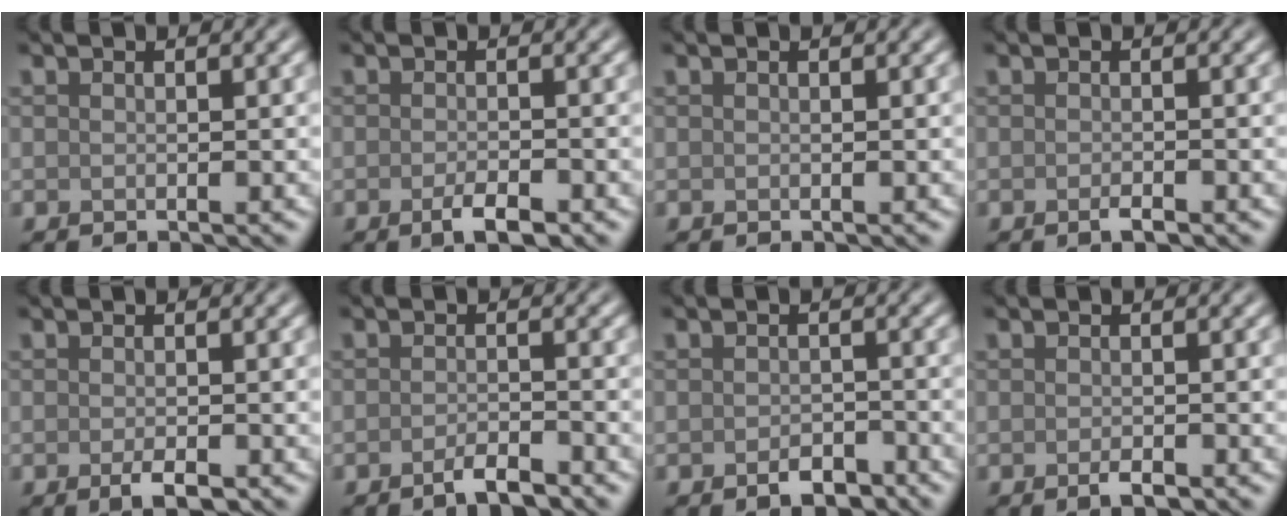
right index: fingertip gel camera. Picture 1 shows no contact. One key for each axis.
{"total": 2.3, "fx": -1.3, "fy": 0.6, "fz": 1.8, "tx": -0.031, "ty": -0.003, "tz": -0.023}
{"total": 0.0}
{"total": 1.0, "fx": -0.6, "fy": 0.2, "fz": 0.8, "tx": -0.014, "ty": -0.002, "tz": -0.010}
{"total": 1.9, "fx": -1.0, "fy": 0.5, "fz": 1.6, "tx": -0.026, "ty": -0.003, "tz": -0.015}
{"total": 2.2, "fx": -1.6, "fy": 0.5, "fz": 1.4, "tx": -0.025, "ty": 0.002, "tz": -0.030}
{"total": 2.2, "fx": -1.4, "fy": 1.2, "fz": 1.3, "tx": -0.019, "ty": 0.000, "tz": -0.023}
{"total": 1.3, "fx": -0.7, "fy": 0.4, "fz": 1.0, "tx": -0.018, "ty": -0.003, "tz": -0.012}